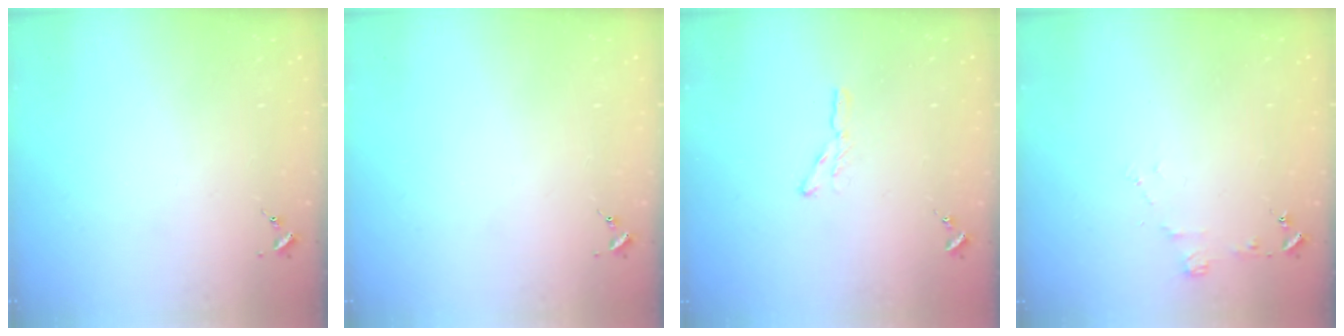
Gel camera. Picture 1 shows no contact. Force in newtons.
{"total": 0.0}
{"total": 4.3, "press": 4.2, "slide": 0.4}
{"total": 4.0, "press": 3.9, "slide": 0.5}